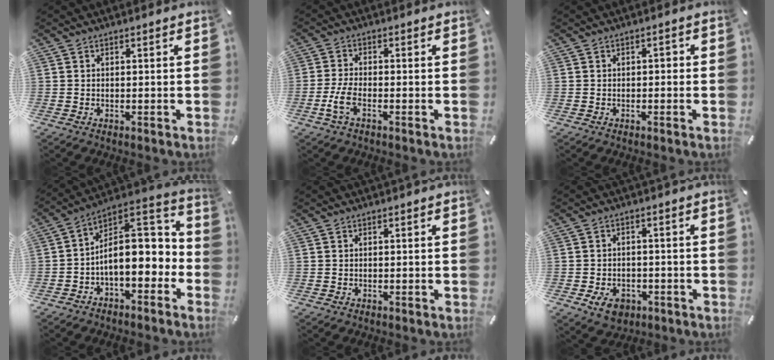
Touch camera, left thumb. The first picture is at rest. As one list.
[{"total": 5.0, "force": [-1.8, 1.9, 4.2], "torque": [-0.102, -0.008, -0.035]}, {"total": 1.1, "force": [-0.6, 0.7, 0.6], "torque": [-0.014, 0.005, -0.016]}, {"total": 13.0, "force": [-0.4, 8.1, 10.2], "torque": [-0.154, -0.015, -0.006]}, {"total": 0.0}, {"total": 5.6, "force": [-2.5, 4.2, 2.8], "torque": [-0.060, 0.009, -0.046]}]